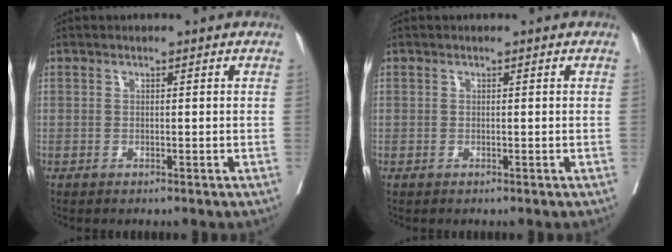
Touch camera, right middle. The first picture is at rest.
{"total": 0.0}